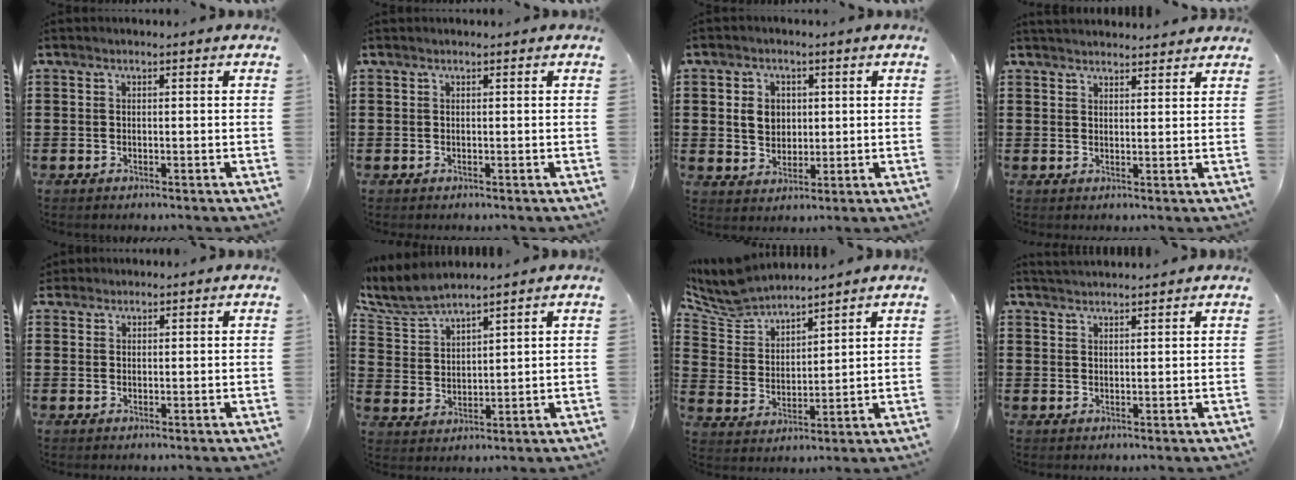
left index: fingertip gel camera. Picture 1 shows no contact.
{"total": 0.0}
{"total": 4.2, "force": [0.7, 3.6, 2.1], "torque": [-0.046, 0.008, 0.007]}
{"total": 2.3, "force": [2.3, 0.1, -0.1], "torque": [-0.004, -0.004, 0.044]}
{"total": 1.4, "force": [1.3, 0.7, 0.1], "torque": [-0.005, 0.004, 0.026]}
{"total": 6.0, "force": [5.5, 1.1, 2.1], "torque": [-0.065, -0.020, 0.099]}
{"total": 6.7, "force": [6.3, 1.8, 1.3], "torque": [-0.060, -0.029, 0.111]}
{"total": 1.9, "force": [1.9, -0.2, 0.0], "torque": [-0.004, 0.000, 0.038]}